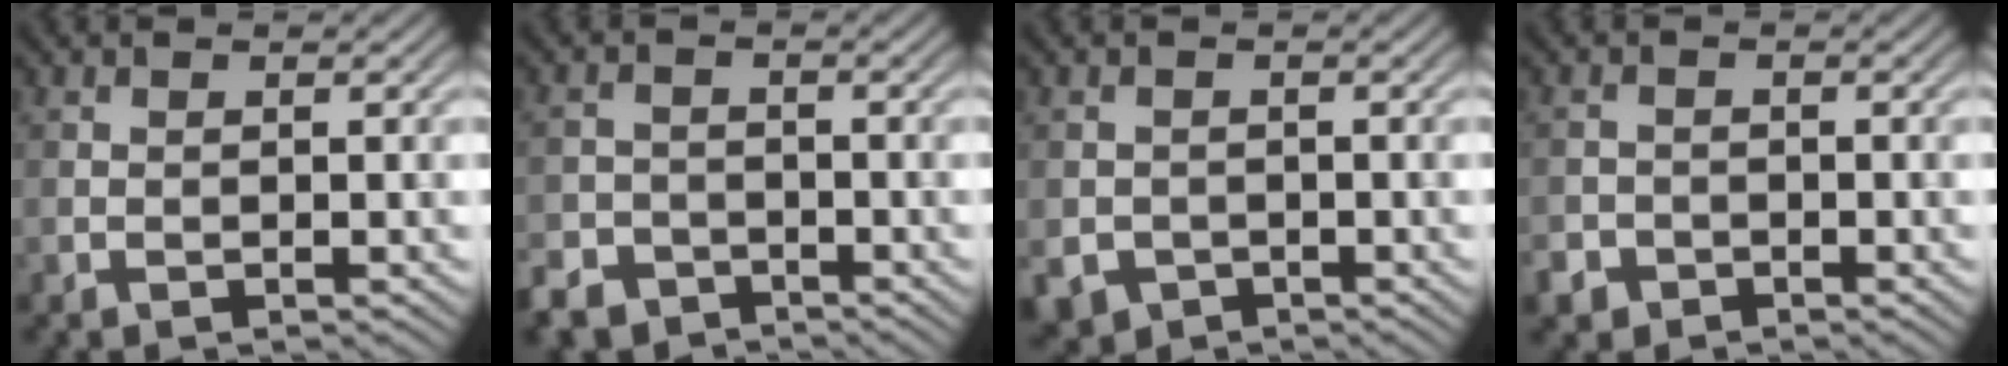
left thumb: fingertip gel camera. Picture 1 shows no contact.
{"total": 4.9, "force": [-3.8, 2.8, 1.2], "torque": [-0.023, -0.005, -0.074]}
{"total": 3.1, "force": [-1.5, 2.6, 0.8], "torque": [-0.023, -0.016, -0.029]}
{"total": 2.6, "force": [-1.7, 1.8, 0.5], "torque": [-0.012, -0.002, -0.037]}